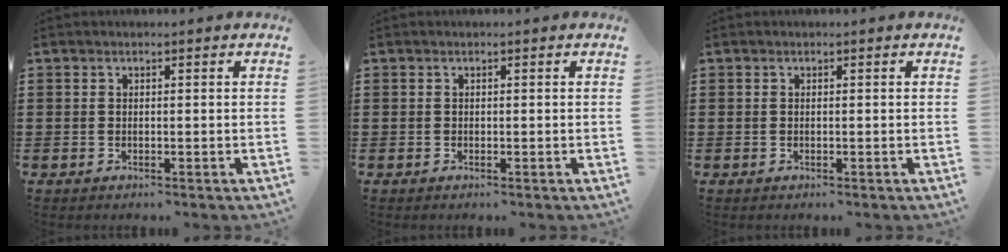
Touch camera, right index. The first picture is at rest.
{"total": 0.0}
{"total": 0.0}